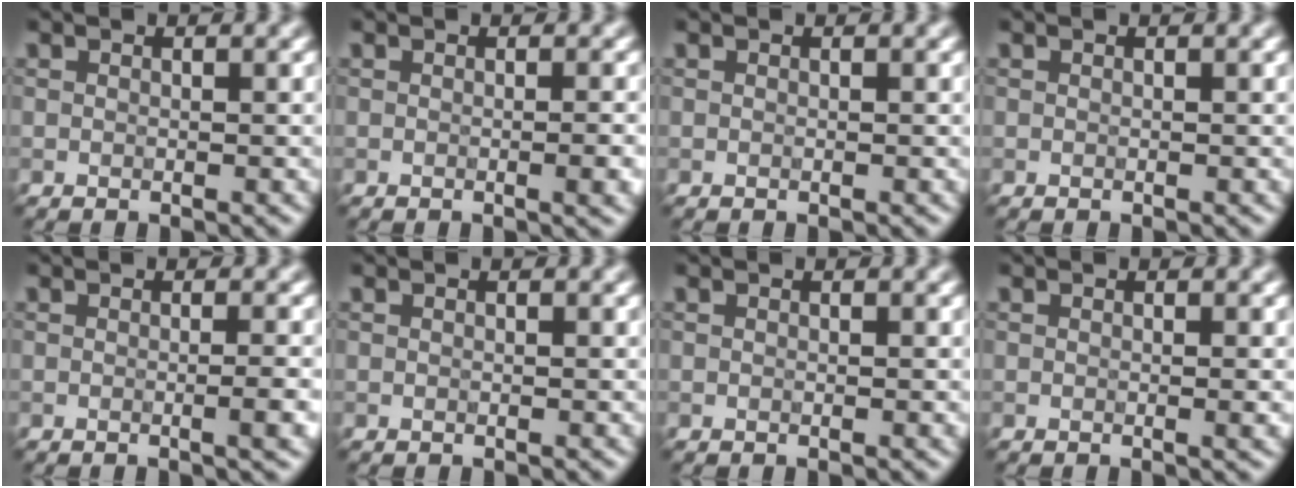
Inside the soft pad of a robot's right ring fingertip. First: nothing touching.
{"total": 2.1, "force": [-0.3, 0.5, 2.0], "torque": [-0.022, 0.001, -0.006]}
{"total": 0.0}
{"total": 0.0}
{"total": 2.5, "force": [-0.3, 0.6, 2.4], "torque": [-0.026, 0.000, -0.008]}
{"total": 0.0}
{"total": 0.0}
{"total": 0.8, "force": [0.0, 0.1, 0.8], "torque": [-0.009, 0.001, -0.002]}